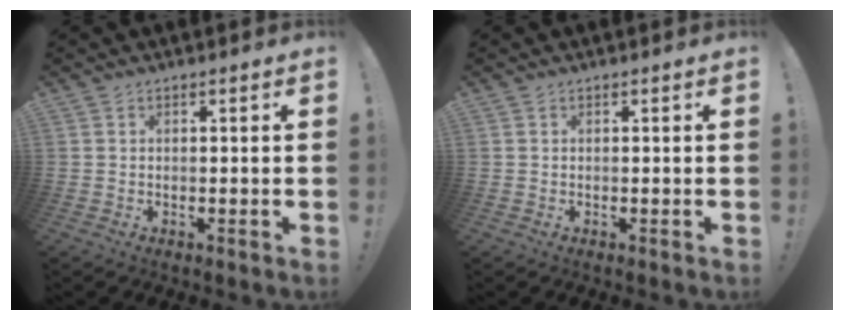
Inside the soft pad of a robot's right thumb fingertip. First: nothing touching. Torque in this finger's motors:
{"motor_torque": [-0.01, -0.01, 0.00, 0.00, 0.00]}